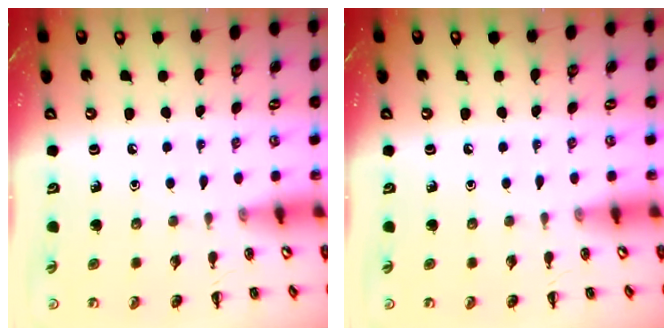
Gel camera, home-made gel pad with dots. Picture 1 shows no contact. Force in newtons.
{"total": 0.0}